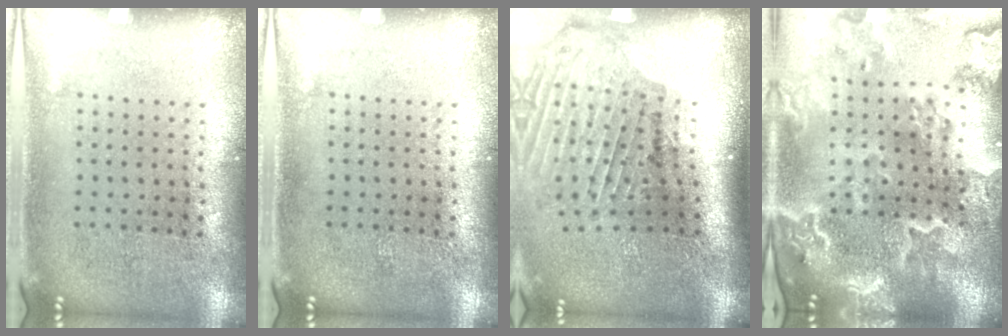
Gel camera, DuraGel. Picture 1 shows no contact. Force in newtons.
{"total": 0.0}
{"total": 2.0, "press": 1.7, "slide": 1.1}
{"total": 4.1, "press": 3.5, "slide": 2.3}